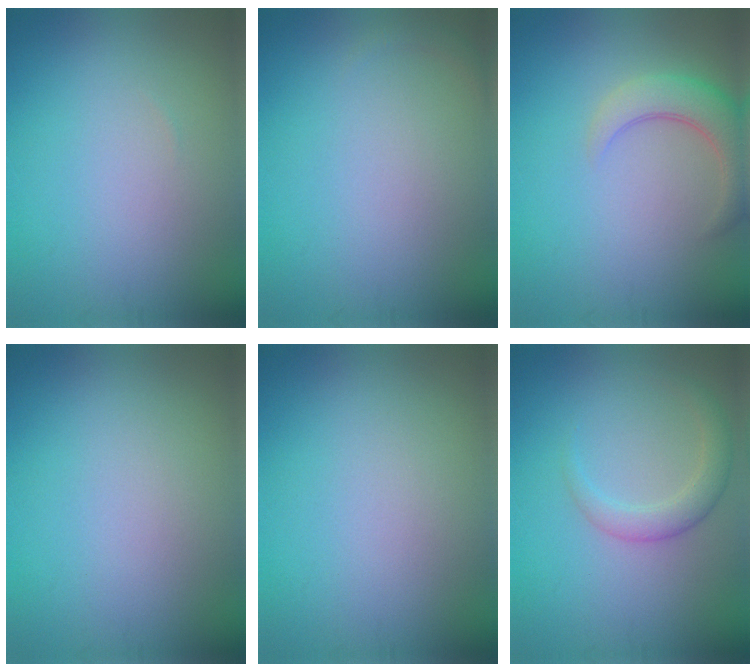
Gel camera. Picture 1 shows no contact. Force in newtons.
{"total": 0.6, "press": 0.6, "slide": 0.1}
{"total": 4.3, "press": 4.3, "slide": 0.4}
{"total": 0.0}
{"total": 0.0}
{"total": 2.4, "press": 2.4, "slide": 0.1}